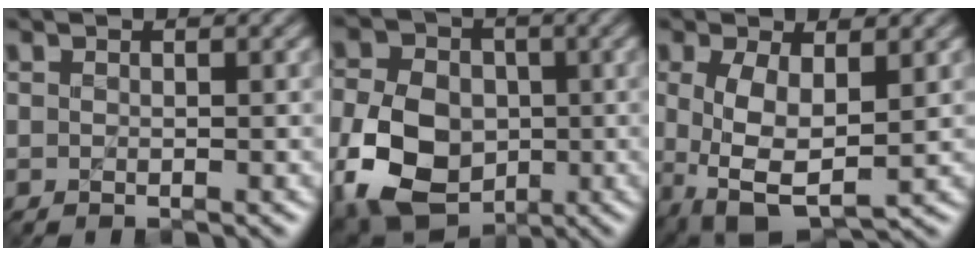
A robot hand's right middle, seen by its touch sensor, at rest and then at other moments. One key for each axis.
{"total": 9.7, "fx": -2.5, "fy": 7.4, "fz": 5.9, "tx": -0.130, "ty": -0.009, "tz": -0.059}
{"total": 5.4, "fx": 0.0, "fy": 2.5, "fz": 4.8, "tx": -0.108, "ty": -0.006, "tz": 0.004}